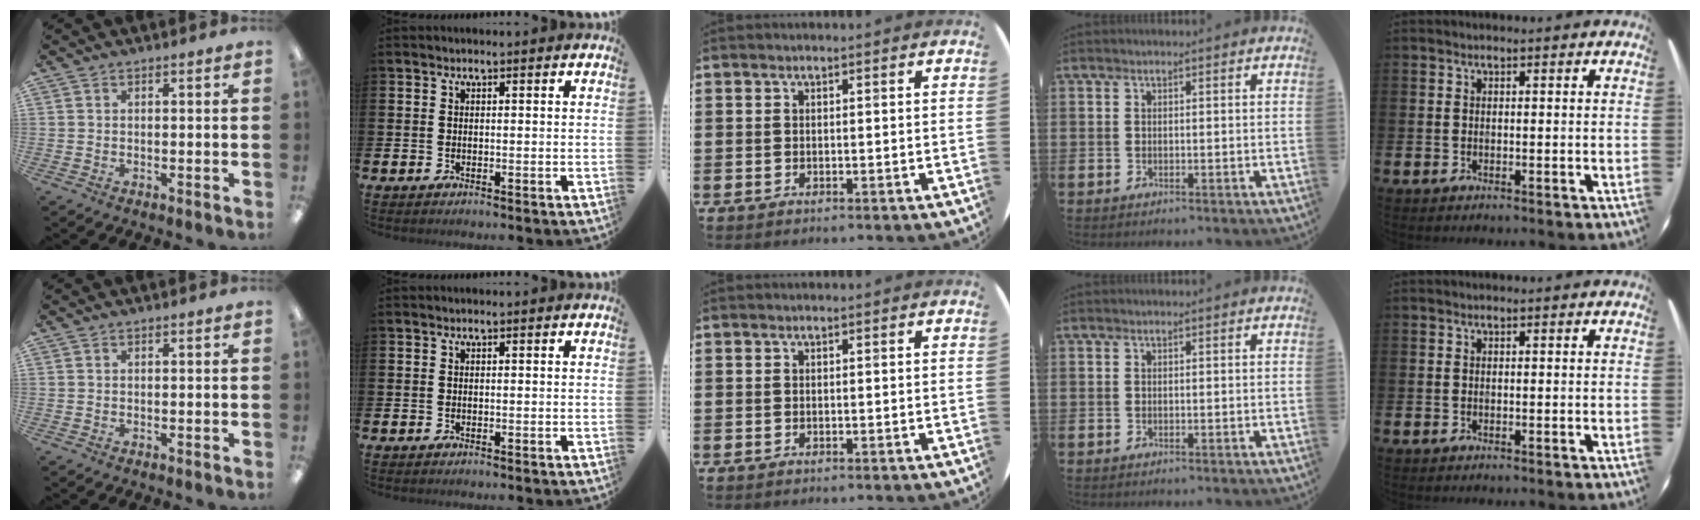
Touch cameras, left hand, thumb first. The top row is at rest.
{}